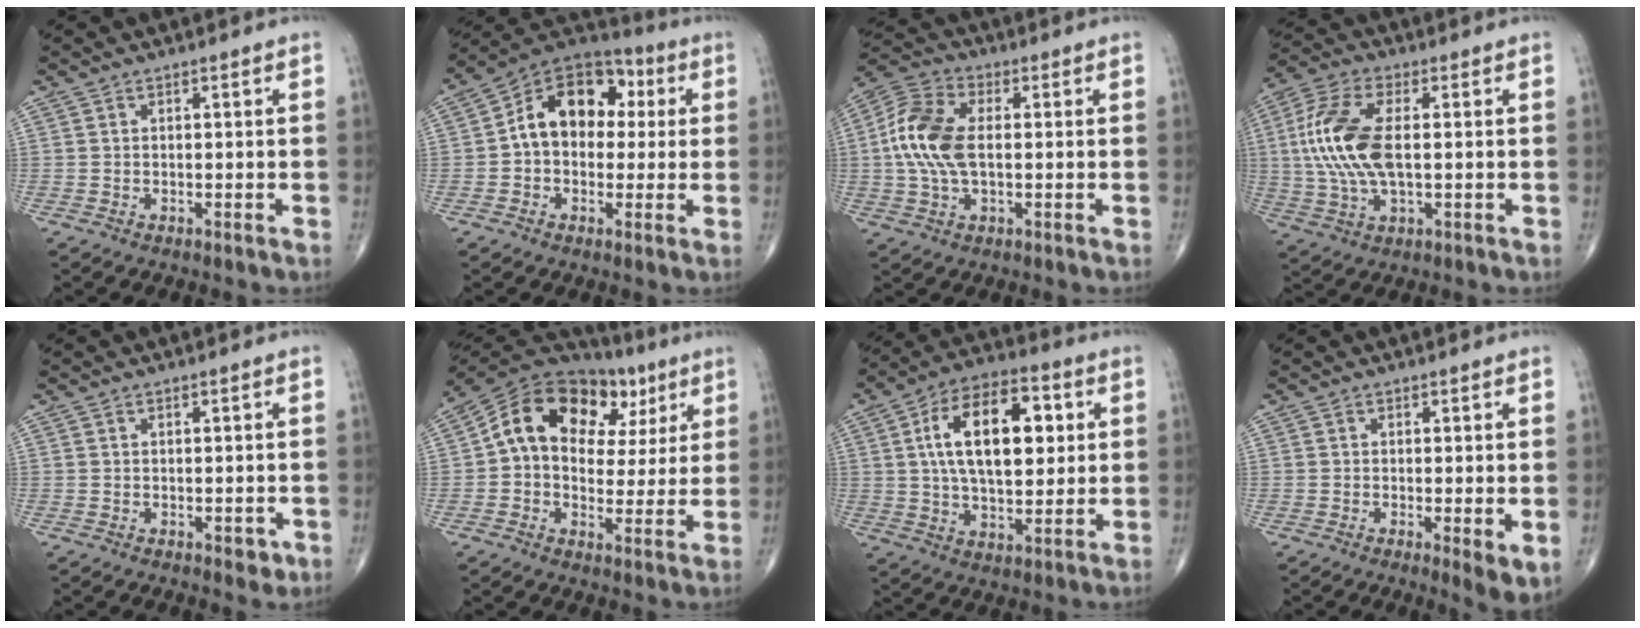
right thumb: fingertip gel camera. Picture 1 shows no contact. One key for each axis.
{"total": 14.9, "fx": 1.8, "fy": 10.6, "fz": 10.3, "tx": -0.120, "ty": 0.036, "tz": 0.014}
{"total": 12.1, "fx": 0.3, "fy": 6.7, "fz": 10.0, "tx": -0.219, "ty": 0.018, "tz": 0.001}
{"total": 14.3, "fx": 1.0, "fy": 6.7, "fz": 12.7, "tx": -0.281, "ty": 0.007, "tz": 0.018}
{"total": 2.2, "fx": -0.5, "fy": 1.2, "fz": 1.8, "tx": -0.007, "ty": -0.001, "tz": -0.005}
{"total": 19.9, "fx": 5.8, "fy": 13.1, "fz": 13.7, "tx": -0.186, "ty": 0.032, "tz": 0.085}
{"total": 18.2, "fx": 3.8, "fy": 9.6, "fz": 15.0, "tx": -0.225, "ty": 0.006, "tz": 0.059}
{"total": 4.4, "fx": -0.6, "fy": 1.0, "fz": 4.3, "tx": -0.068, "ty": -0.017, "tz": -0.013}